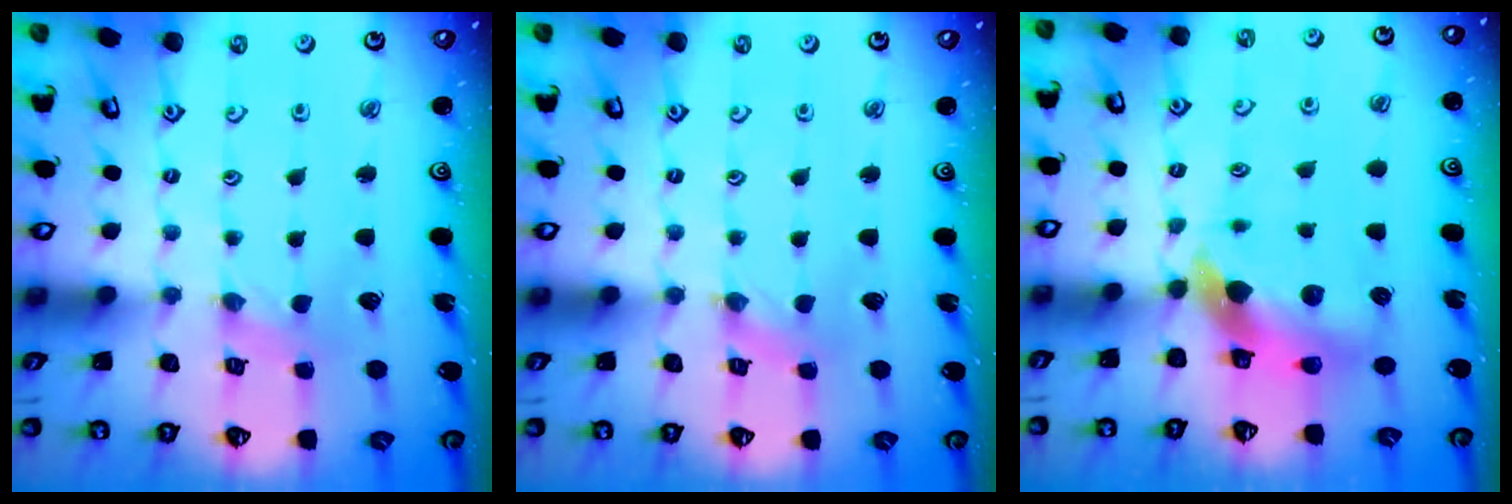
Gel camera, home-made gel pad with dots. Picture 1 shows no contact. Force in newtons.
{"total": 0.0}
{"total": 9.0, "press": 8.9, "slide": 1.3}